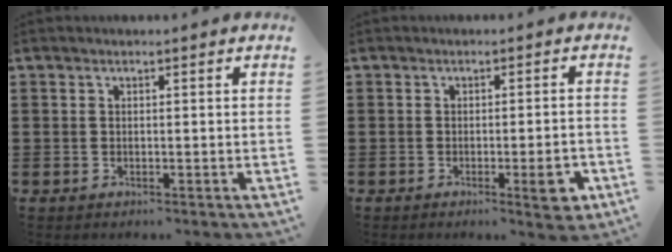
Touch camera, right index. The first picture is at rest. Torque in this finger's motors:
{"motor_torque": [0.73, -0.34, 0.08, 0.01]}